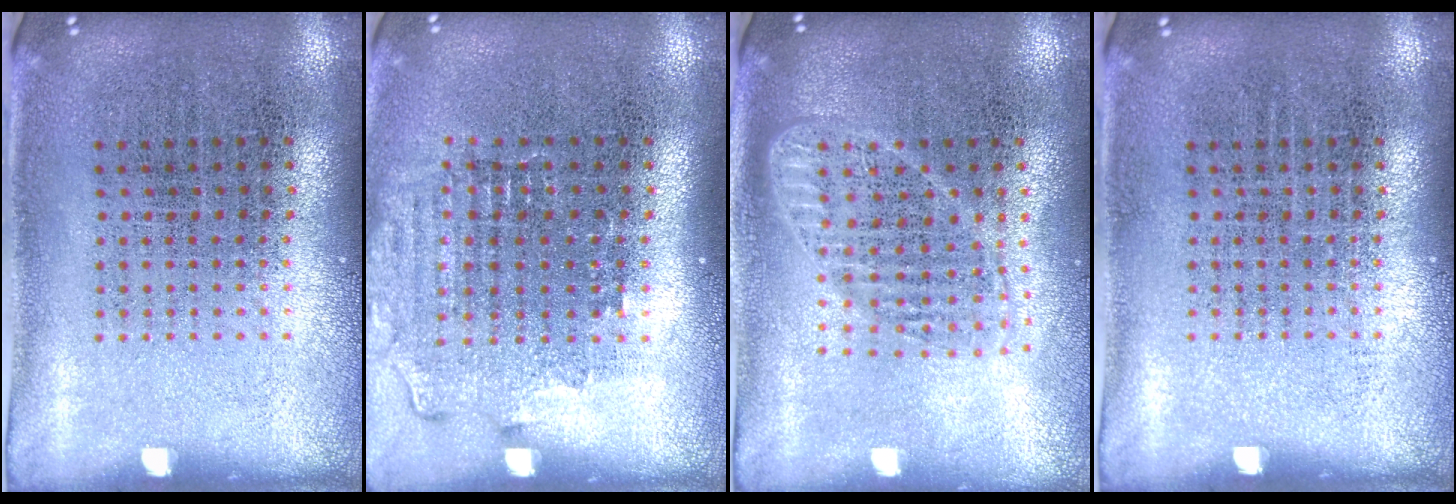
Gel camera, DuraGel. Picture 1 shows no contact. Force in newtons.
{"total": 1.5, "press": 1.3, "slide": 0.7}
{"total": 1.8, "press": 1.6, "slide": 0.9}
{"total": 0.0}